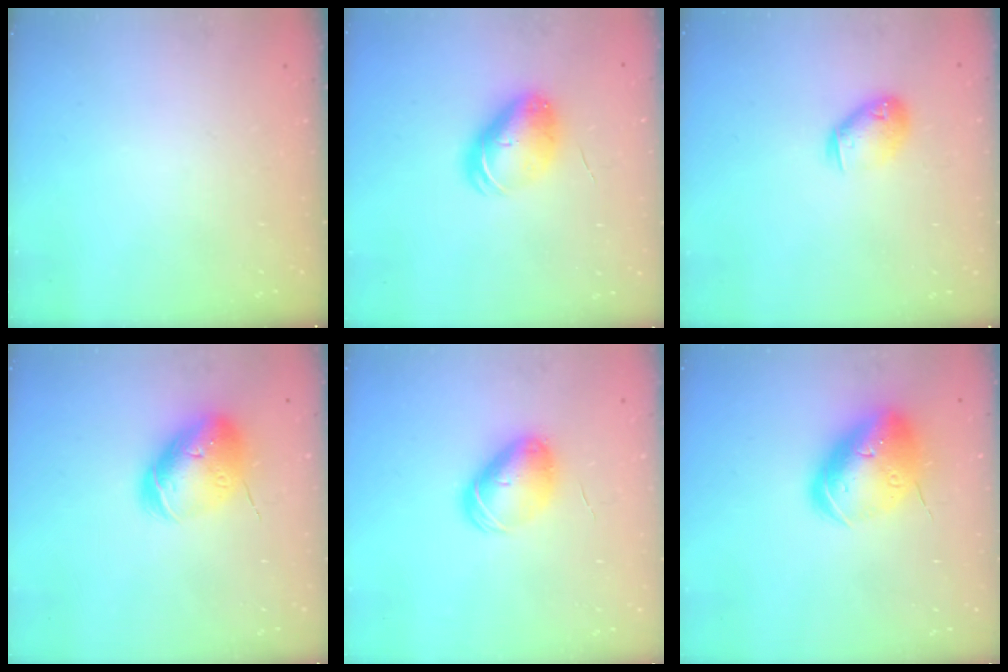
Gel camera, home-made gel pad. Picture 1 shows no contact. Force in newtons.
{"total": 9.2, "press": 9.1, "slide": 1.6}
{"total": 9.7, "press": 9.5, "slide": 1.6}
{"total": 15.1, "press": 14.9, "slide": 2.3}
{"total": 9.2, "press": 9.0, "slide": 1.7}
{"total": 18.3, "press": 18.0, "slide": 2.9}